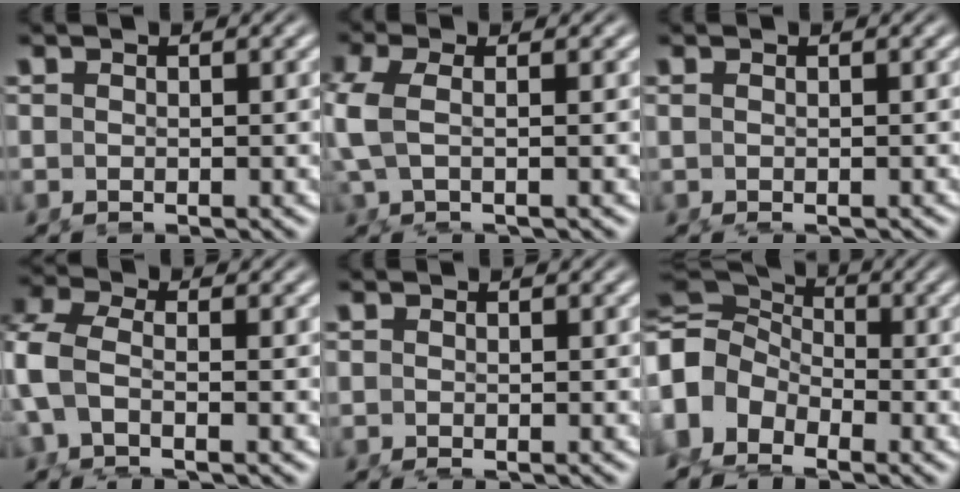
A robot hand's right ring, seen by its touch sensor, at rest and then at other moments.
{"total": 3.8, "force": [0.2, 1.8, 3.3], "torque": [-0.087, -0.005, 0.006]}
{"total": 1.1, "force": [-0.6, -0.3, 0.8], "torque": [-0.013, -0.004, -0.002]}
{"total": 4.9, "force": [-0.5, 3.2, 3.7], "torque": [-0.115, -0.022, 0.000]}
{"total": 0.6, "force": [-0.4, 0.0, 0.4], "torque": [-0.009, -0.002, -0.004]}
{"total": 11.1, "force": [0.2, 9.7, 5.4], "torque": [-0.131, -0.020, -0.003]}